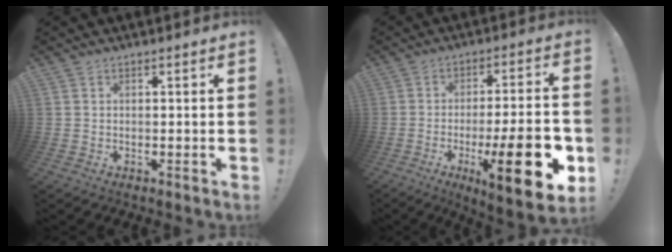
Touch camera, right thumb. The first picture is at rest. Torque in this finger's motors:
{"motor_torque": [2.51, 2.50, 1.83, -0.94, 0.15]}